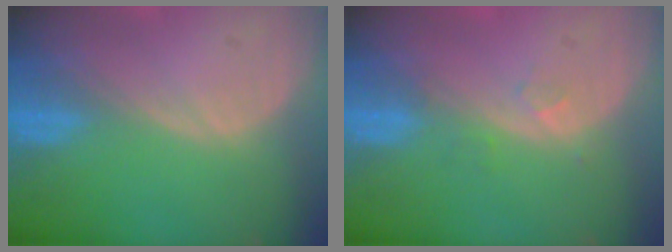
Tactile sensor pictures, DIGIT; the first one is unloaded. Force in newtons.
{"total": 1.9, "press": 1.6, "slide": 1.0}